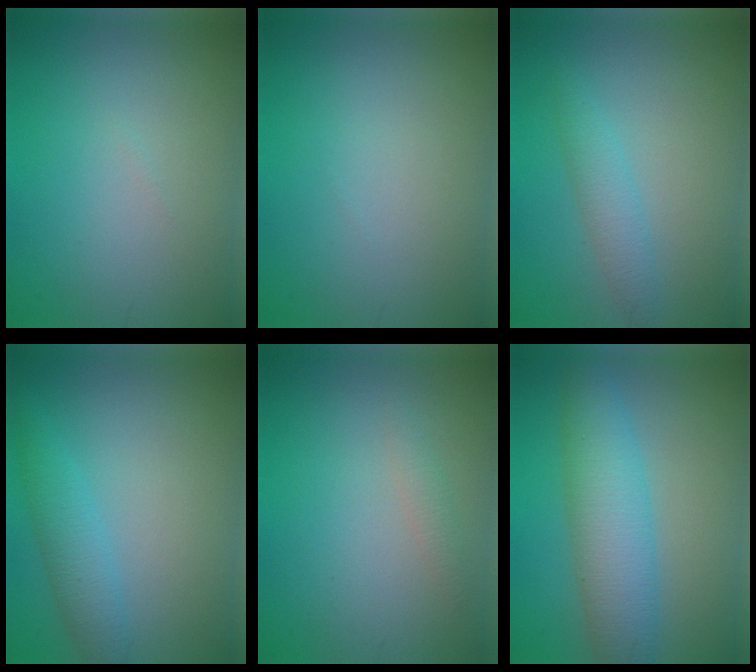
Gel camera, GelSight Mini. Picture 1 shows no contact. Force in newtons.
{"total": 0.0}
{"total": 2.1, "press": 2.1, "slide": 0.0}
{"total": 2.7, "press": 2.7, "slide": 0.1}
{"total": 1.0, "press": 1.0, "slide": 0.0}
{"total": 6.0, "press": 6.0, "slide": 0.1}